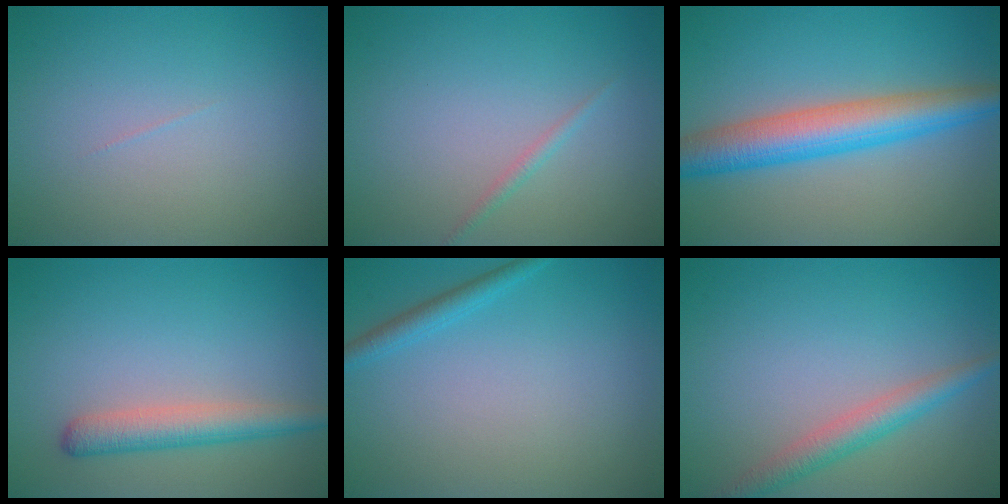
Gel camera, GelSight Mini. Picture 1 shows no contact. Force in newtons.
{"total": 0.8, "press": 0.8, "slide": 0.1}
{"total": 6.6, "press": 6.6, "slide": 0.1}
{"total": 3.4, "press": 3.4, "slide": 0.1}
{"total": 1.6, "press": 1.6, "slide": 0.1}
{"total": 3.0, "press": 3.0, "slide": 0.1}